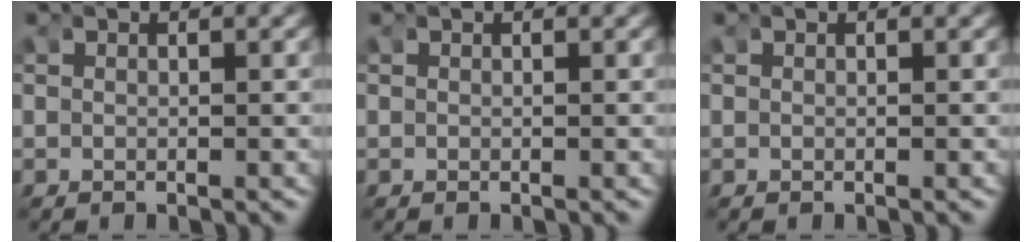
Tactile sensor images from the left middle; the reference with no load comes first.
{"total": 0.0}
{"total": 0.0}